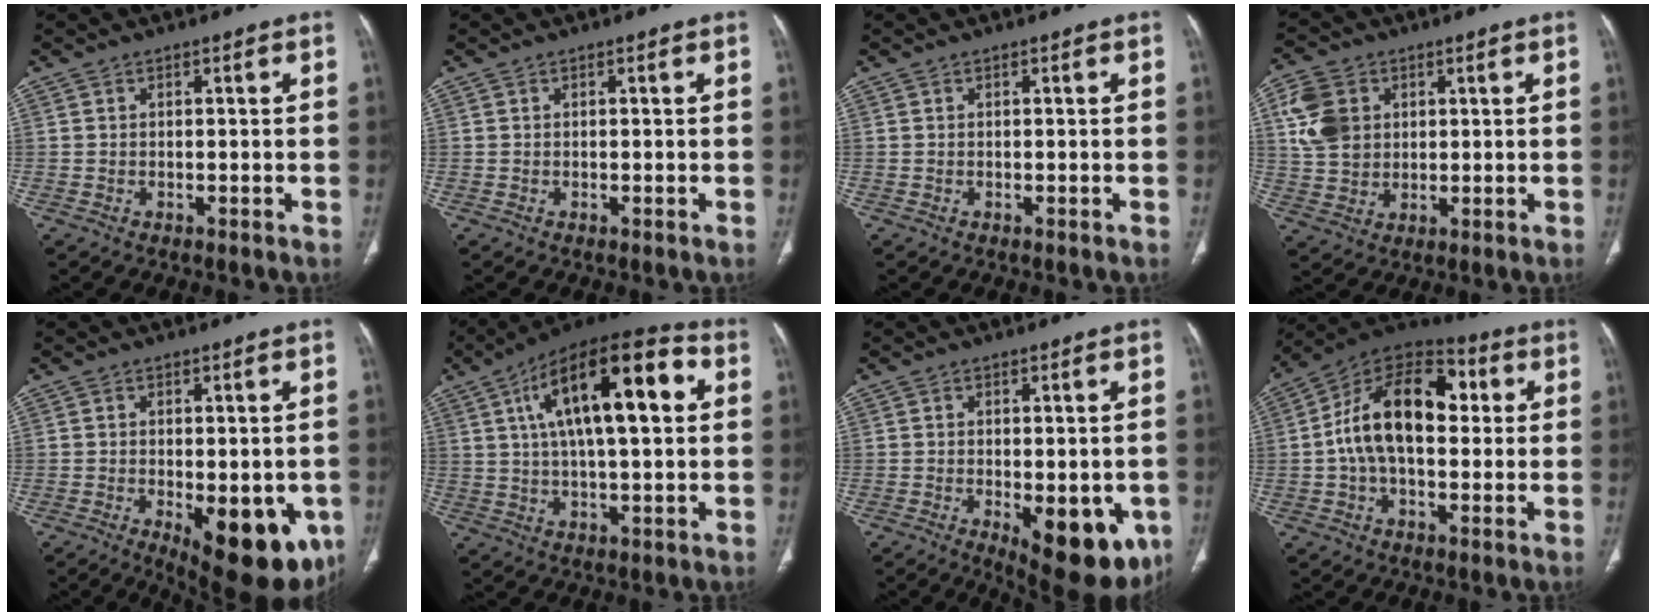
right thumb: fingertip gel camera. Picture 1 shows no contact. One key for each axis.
{"total": 0.0}
{"total": 0.0}
{"total": 9.6, "fx": 2.7, "fy": 7.6, "fz": 5.2, "tx": -0.093, "ty": -0.002, "tz": 0.056}
{"total": 16.6, "fx": -5.6, "fy": 7.3, "fz": 13.9, "tx": -0.134, "ty": -0.010, "tz": -0.056}
{"total": 21.6, "fx": 5.6, "fy": 8.0, "fz": 19.2, "tx": -0.304, "ty": 0.017, "tz": 0.080}
{"total": 14.8, "fx": -4.9, "fy": 6.6, "fz": 12.3, "tx": -0.126, "ty": -0.010, "tz": -0.048}
{"total": 18.5, "fx": 1.9, "fy": 11.1, "fz": 14.7, "tx": -0.230, "ty": 0.038, "tz": 0.024}